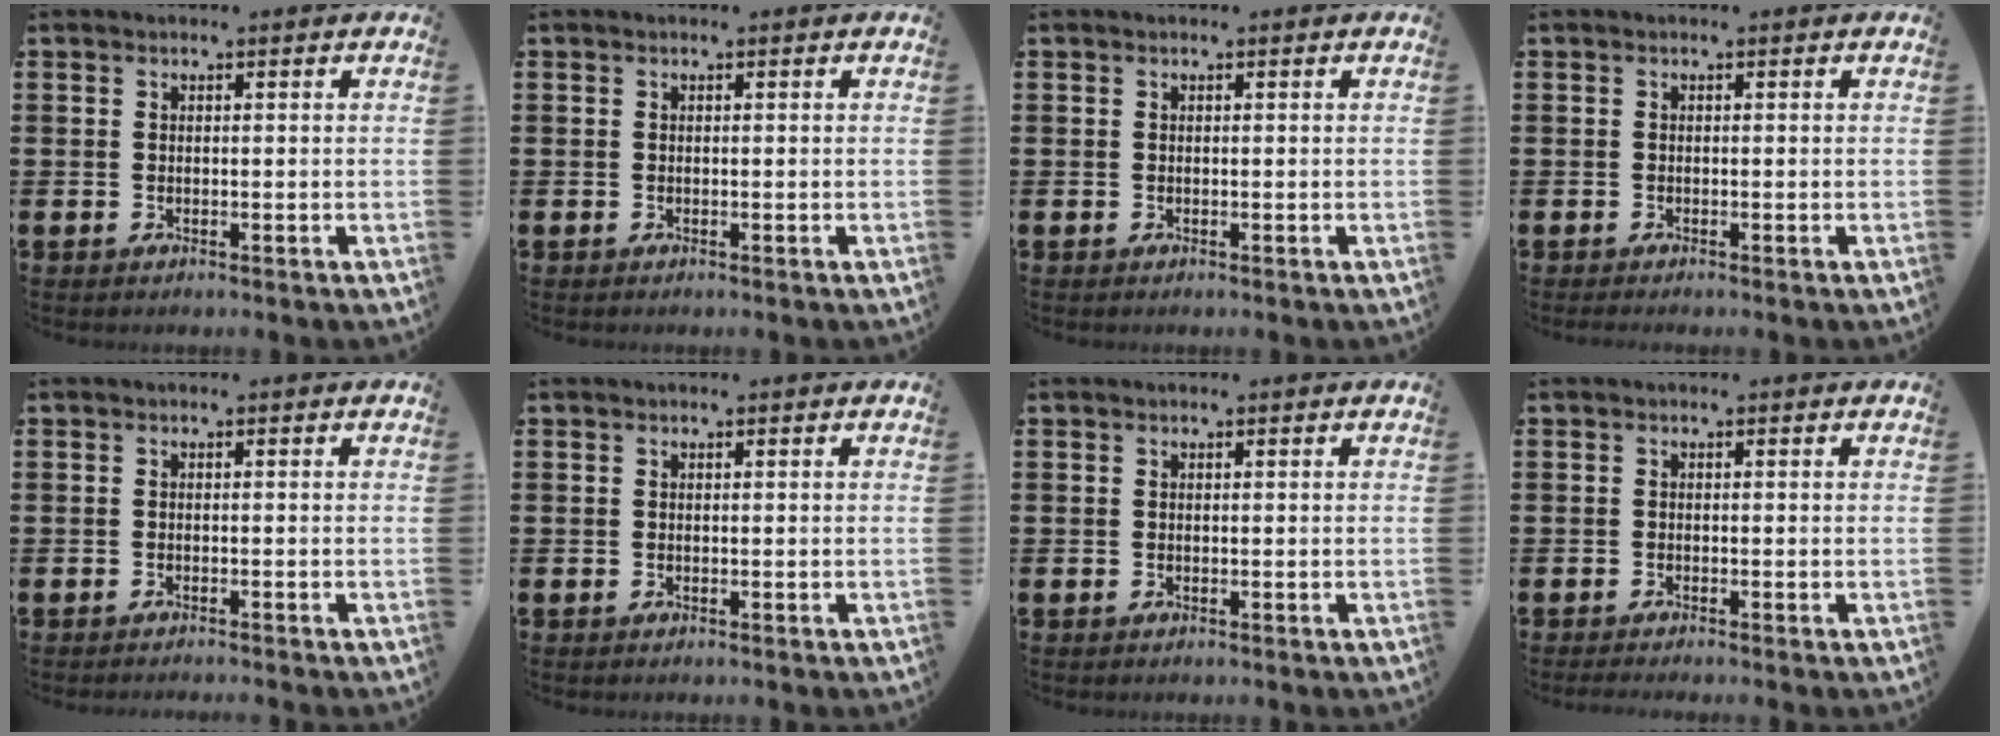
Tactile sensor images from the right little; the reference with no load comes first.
{"total": 0.0}
{"total": 0.0}
{"total": 0.0}
{"total": 0.5, "force": [-0.5, -0.2, 0.1], "torque": [0.000, -0.002, -0.011]}
{"total": 0.0}
{"total": 0.0}
{"total": 0.5, "force": [-0.5, -0.1, 0.3], "torque": [-0.002, -0.003, -0.009]}